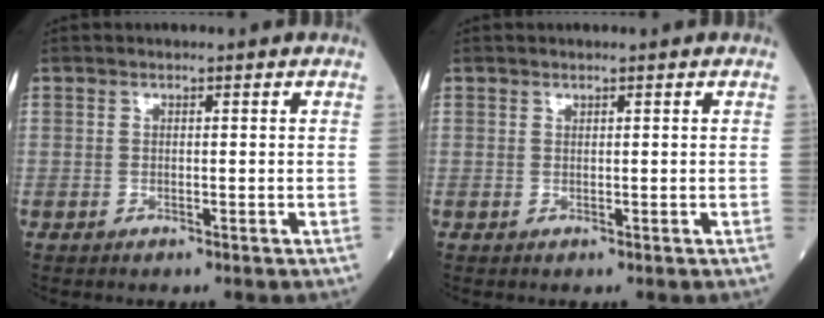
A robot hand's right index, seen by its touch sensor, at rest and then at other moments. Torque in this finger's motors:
{"motor_torque": [-0.02, 0.00, -0.01, 0.00]}